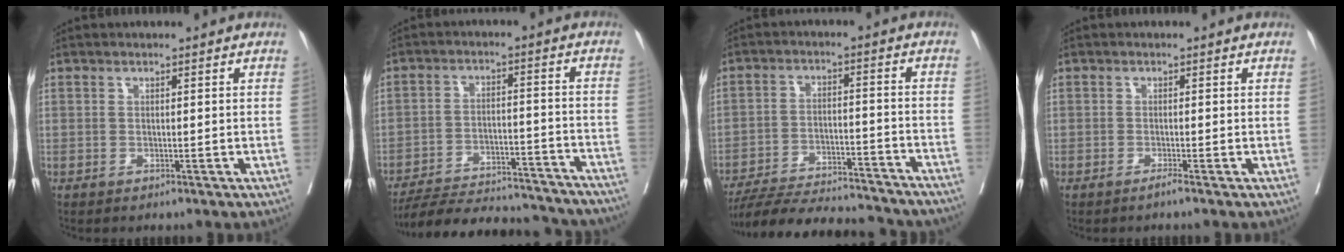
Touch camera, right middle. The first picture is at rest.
{"total": 24.4, "force": [-22.5, 4.3, 8.5], "torque": [-0.117, -0.017, -0.305]}
{"total": 21.6, "force": [-19.7, 3.0, 8.2], "torque": [-0.128, -0.021, -0.279]}
{"total": 0.9, "force": [-0.7, -0.3, 0.5], "torque": [-0.006, 0.001, -0.014]}